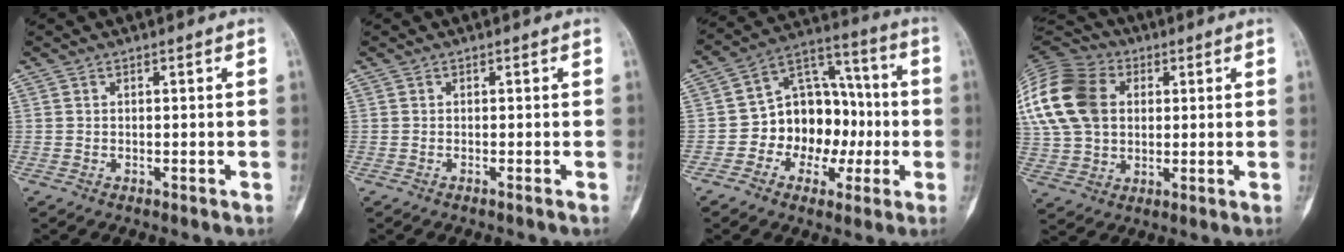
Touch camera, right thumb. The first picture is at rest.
{"total": 0.6, "force": [-0.4, -0.2, 0.4], "torque": [-0.004, 0.002, -0.008]}
{"total": 14.8, "force": [-2.5, 11.3, 9.3], "torque": [-0.092, 0.049, -0.044]}
{"total": 24.4, "force": [5.8, 18.1, 15.3], "torque": [-0.351, 0.044, 0.112]}